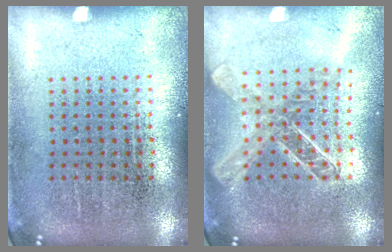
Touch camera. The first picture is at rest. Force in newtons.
{"total": 1.9, "press": 1.6, "slide": 1.0}